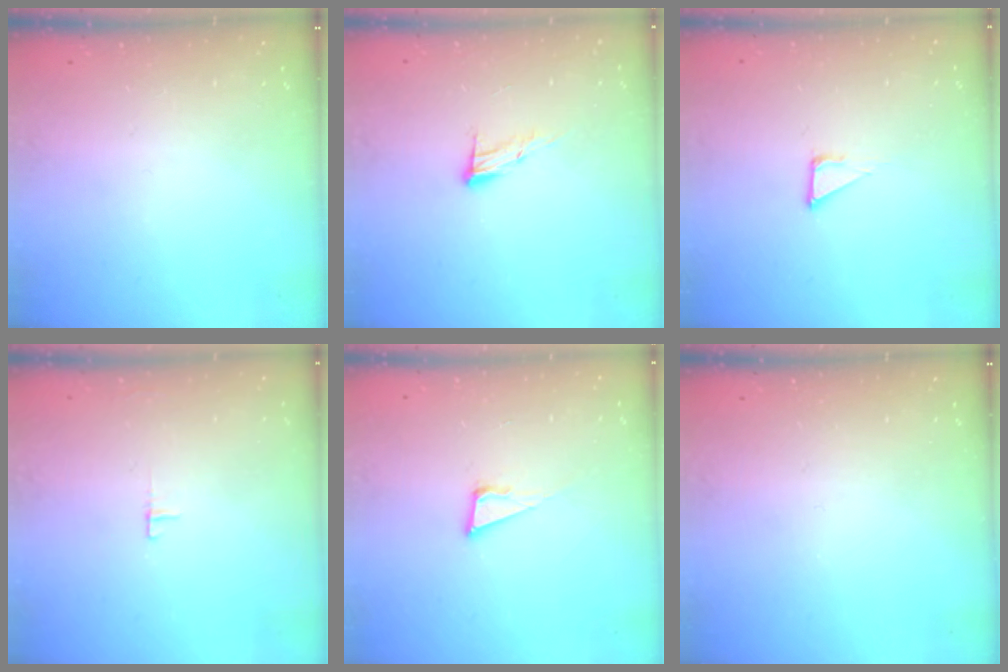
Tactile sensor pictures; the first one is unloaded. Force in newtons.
{"total": 8.3, "press": 8.2, "slide": 1.3}
{"total": 3.5, "press": 3.5, "slide": 0.2}
{"total": 3.6, "press": 3.5, "slide": 0.3}
{"total": 6.4, "press": 5.8, "slide": 2.6}
{"total": 0.0}